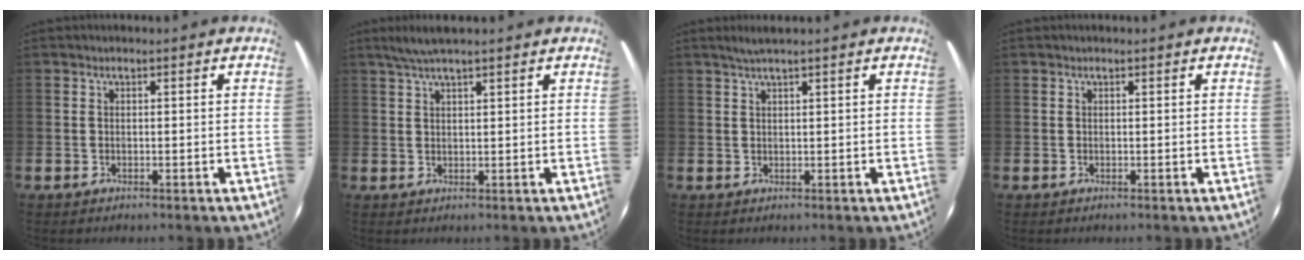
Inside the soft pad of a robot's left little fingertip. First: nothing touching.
{"total": 3.3, "force": [2.7, 0.3, 1.9], "torque": [-0.041, 0.005, 0.049]}
{"total": 1.7, "force": [1.3, -0.1, 1.1], "torque": [-0.020, 0.001, 0.024]}
{"total": 0.0}